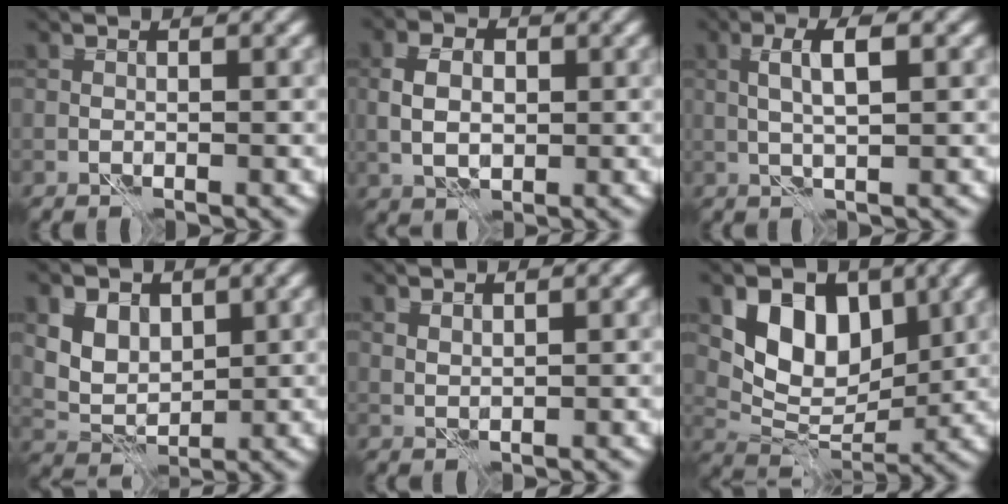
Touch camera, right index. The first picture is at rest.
{"total": 3.7, "force": [0.3, 2.7, 2.5], "torque": [-0.049, 0.005, 0.000]}
{"total": 3.1, "force": [0.7, 0.5, 2.9], "torque": [-0.057, 0.007, 0.011]}
{"total": 4.3, "force": [1.9, 3.2, 2.2], "torque": [-0.055, -0.010, 0.043]}
{"total": 0.9, "force": [0.9, 0.1, 0.2], "torque": [-0.012, 0.000, 0.018]}
{"total": 7.5, "force": [3.1, 5.1, 4.6], "torque": [-0.079, -0.016, 0.051]}